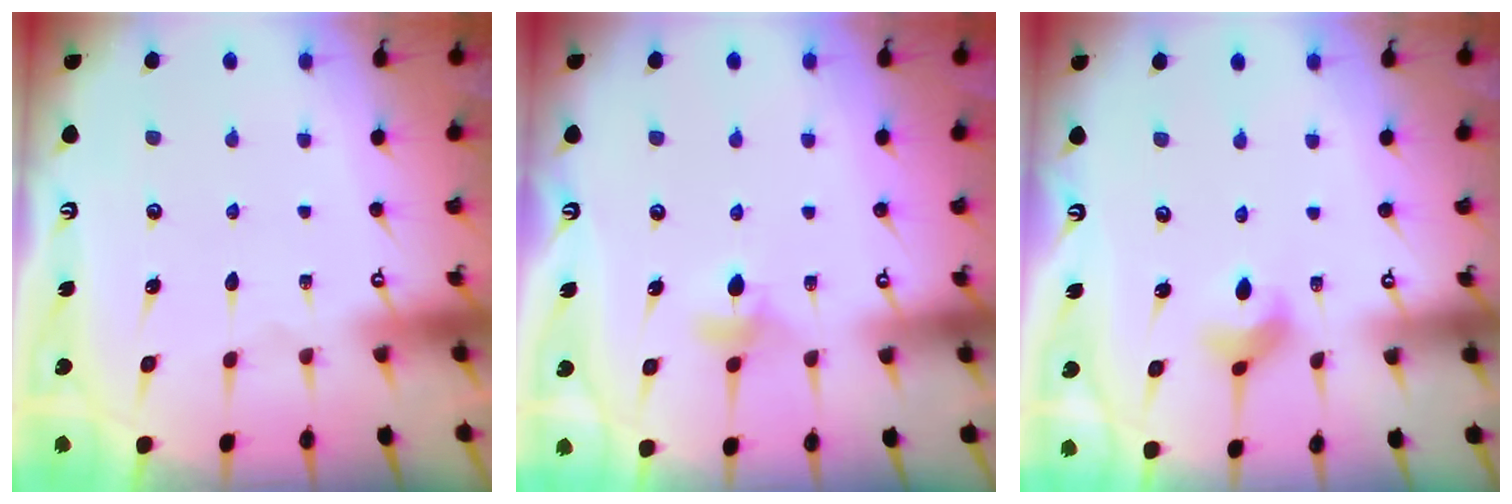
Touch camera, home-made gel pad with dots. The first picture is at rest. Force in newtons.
{"total": 4.6, "press": 4.4, "slide": 1.0}
{"total": 3.7, "press": 3.6, "slide": 0.5}